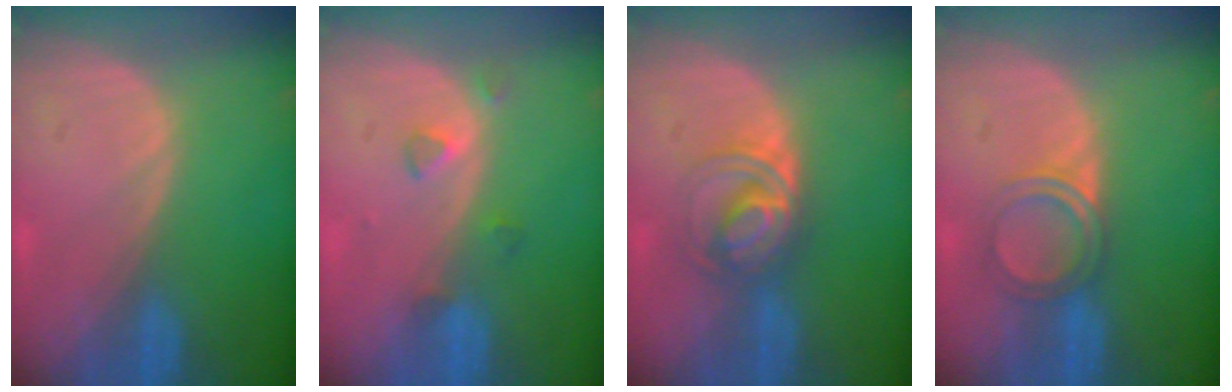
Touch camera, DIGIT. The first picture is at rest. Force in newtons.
{"total": 2.5, "press": 2.3, "slide": 0.9}
{"total": 6.0, "press": 5.6, "slide": 2.2}
{"total": 4.2, "press": 4.0, "slide": 1.4}